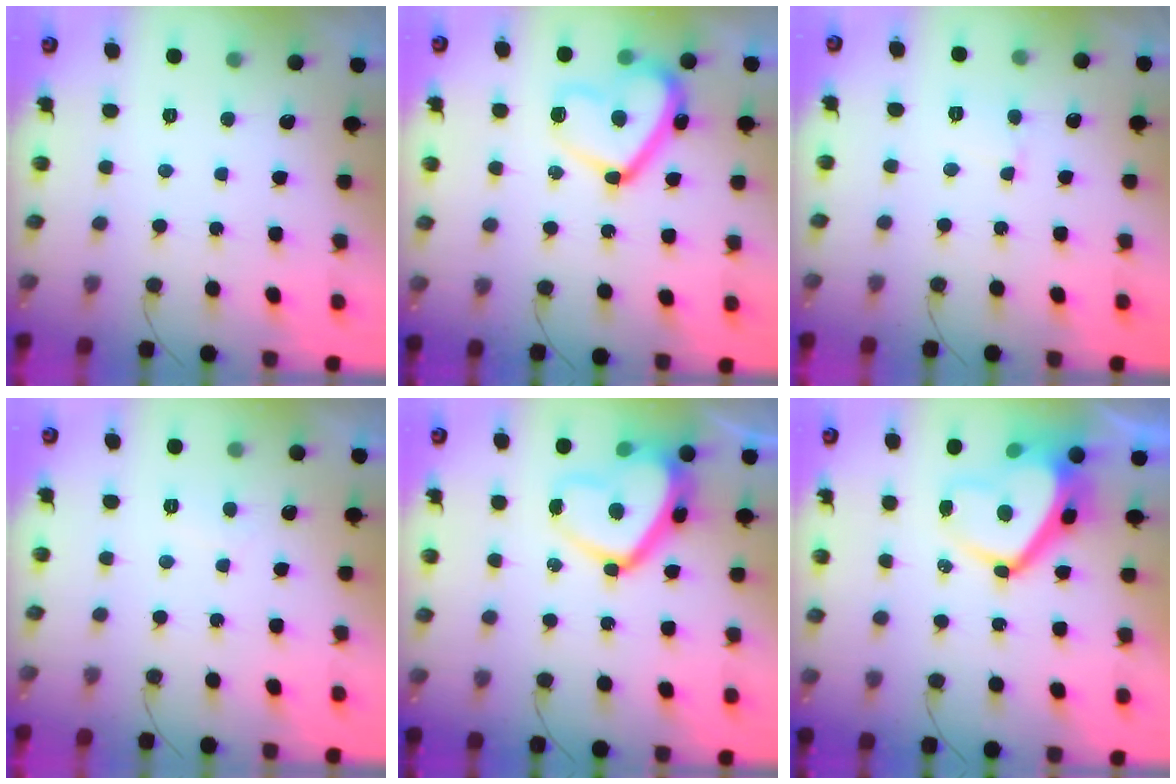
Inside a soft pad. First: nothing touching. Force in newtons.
{"total": 16.0, "press": 15.9, "slide": 1.5}
{"total": 2.6, "press": 2.6, "slide": 0.3}
{"total": 2.7, "press": 2.7, "slide": 0.4}
{"total": 14.1, "press": 14.1, "slide": 0.8}
{"total": 12.6, "press": 12.6, "slide": 1.1}